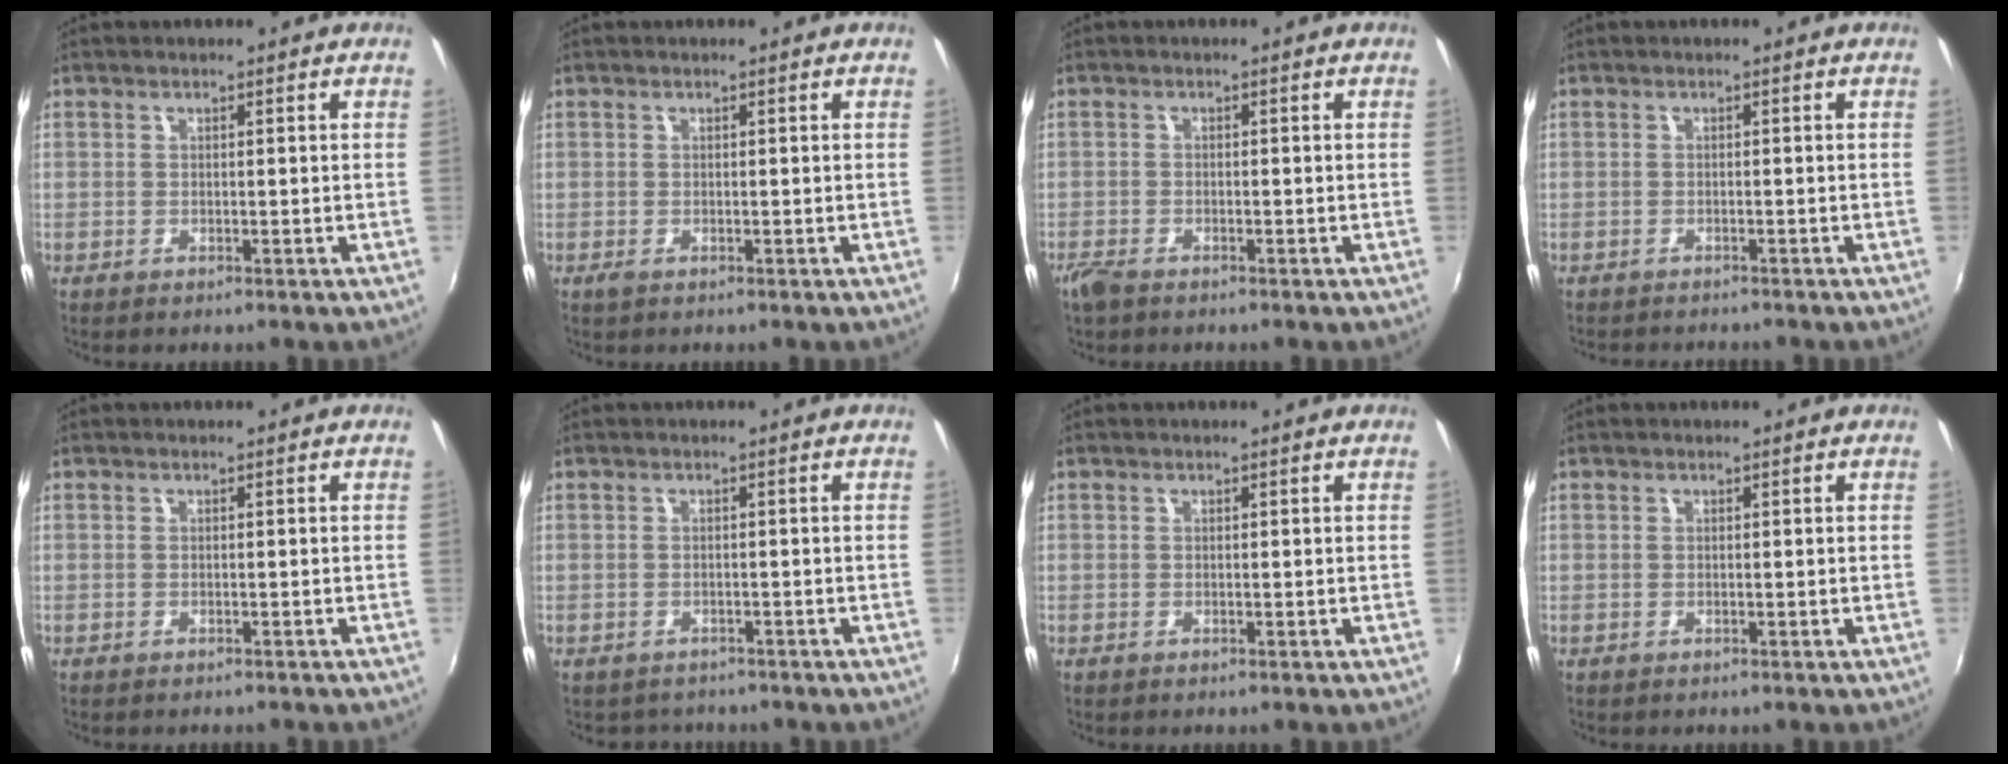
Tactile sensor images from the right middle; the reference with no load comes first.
{"total": 0.7, "force": [-0.4, 0.3, 0.5], "torque": [-0.010, -0.003, -0.007]}
{"total": 2.8, "force": [-2.2, 1.1, 1.2], "torque": [-0.034, -0.008, -0.047]}
{"total": 2.9, "force": [-2.8, 0.5, 0.7], "torque": [-0.022, -0.013, -0.043]}
{"total": 1.0, "force": [-0.9, 0.3, 0.3], "torque": [-0.008, -0.004, -0.012]}
{"total": 2.6, "force": [-2.2, 1.5, 0.2], "torque": [-0.011, -0.008, -0.030]}
{"total": 0.0}
{"total": 0.0}